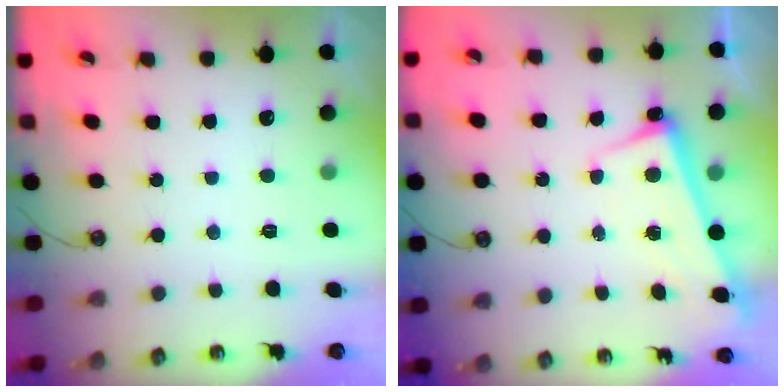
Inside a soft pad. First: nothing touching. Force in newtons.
{"total": 2.5, "press": 2.4, "slide": 0.6}